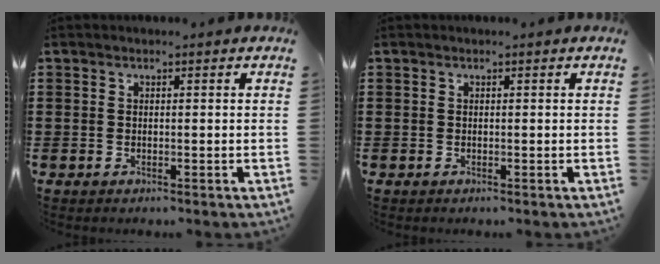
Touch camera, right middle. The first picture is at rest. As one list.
[{"total": 0.0}]